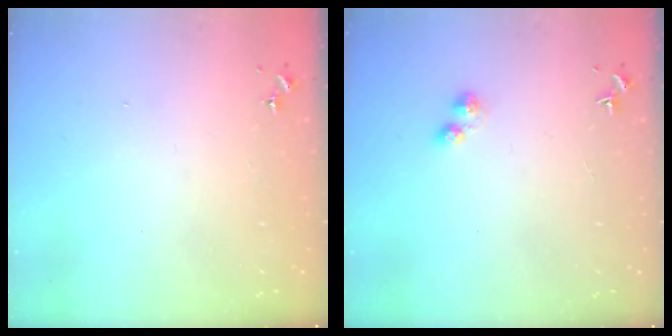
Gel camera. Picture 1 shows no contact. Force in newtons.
{"total": 2.5, "press": 2.5, "slide": 0.4}